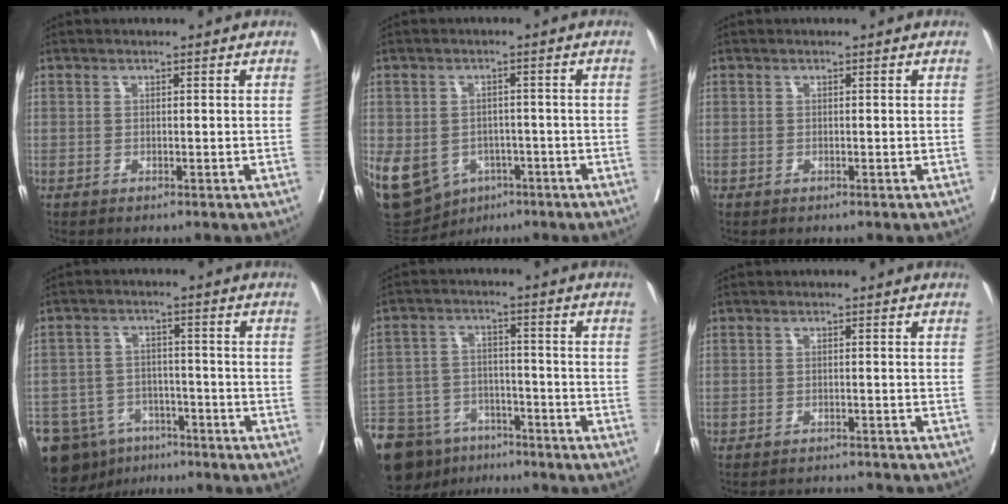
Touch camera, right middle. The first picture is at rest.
{"total": 18.0, "force": [-7.0, 14.4, 8.3], "torque": [-0.230, 0.002, -0.091]}
{"total": 0.0}
{"total": 12.3, "force": [-8.4, 8.2, 3.9], "torque": [-0.087, 0.013, -0.123]}
{"total": 18.1, "force": [-13.3, 10.0, 7.1], "torque": [-0.196, -0.010, -0.203]}
{"total": 5.9, "force": [-5.9, 0.3, 0.6], "torque": [-0.004, -0.002, -0.076]}